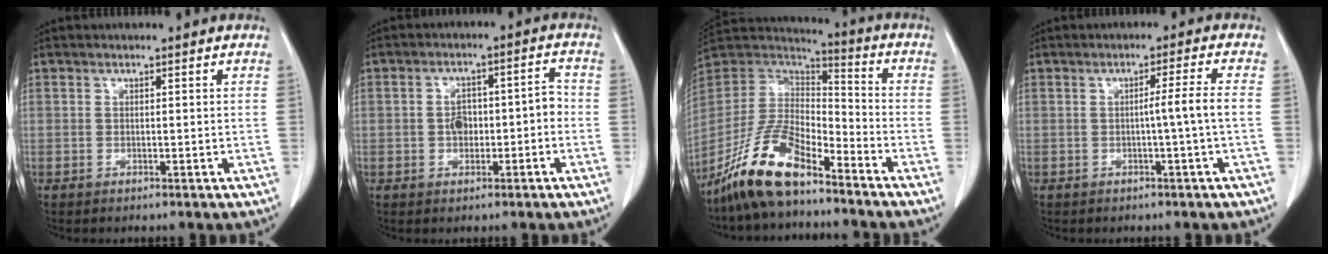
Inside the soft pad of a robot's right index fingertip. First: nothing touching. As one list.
[{"total": 5.4, "force": [-1.1, 2.9, 4.4], "torque": [-0.069, 0.030, -0.014]}, {"total": 14.0, "force": [-10.1, 4.1, 8.8], "torque": [-0.180, 0.008, -0.189]}, {"total": 3.5, "force": [-0.7, -1.3, 3.1], "torque": [-0.046, 0.005, -0.011]}]